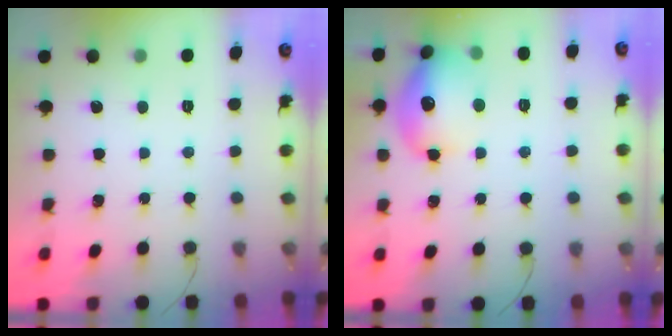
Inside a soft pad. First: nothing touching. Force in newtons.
{"total": 15.0, "press": 14.9, "slide": 1.4}